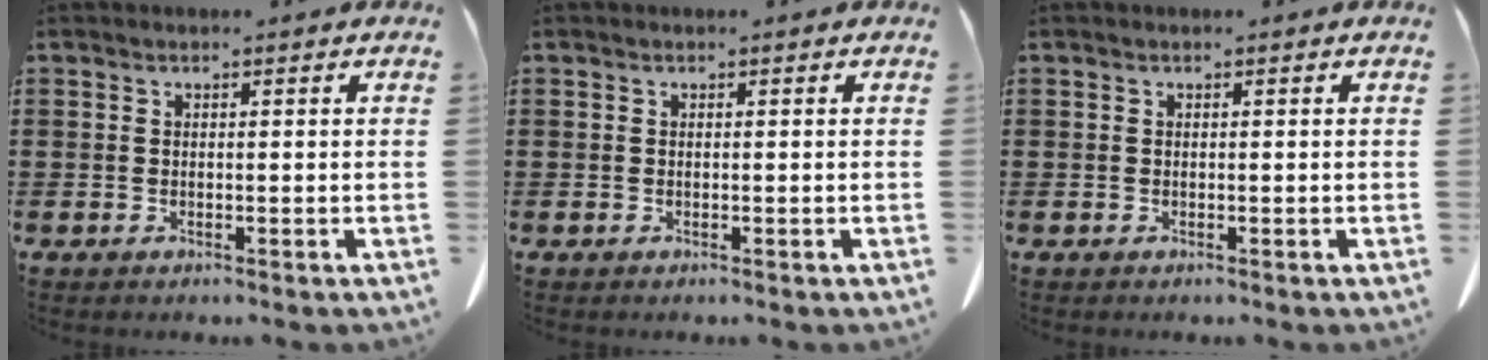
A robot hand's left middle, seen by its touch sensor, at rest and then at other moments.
{"total": 0.0}
{"total": 0.0}